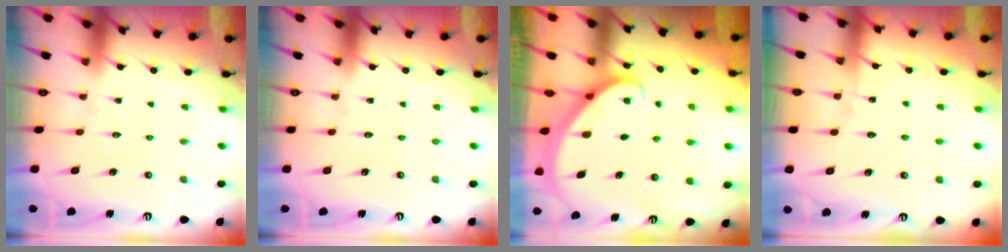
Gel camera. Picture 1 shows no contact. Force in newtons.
{"total": 0.0}
{"total": 2.7, "press": 2.7, "slide": 0.2}
{"total": 2.3, "press": 2.3, "slide": 0.3}